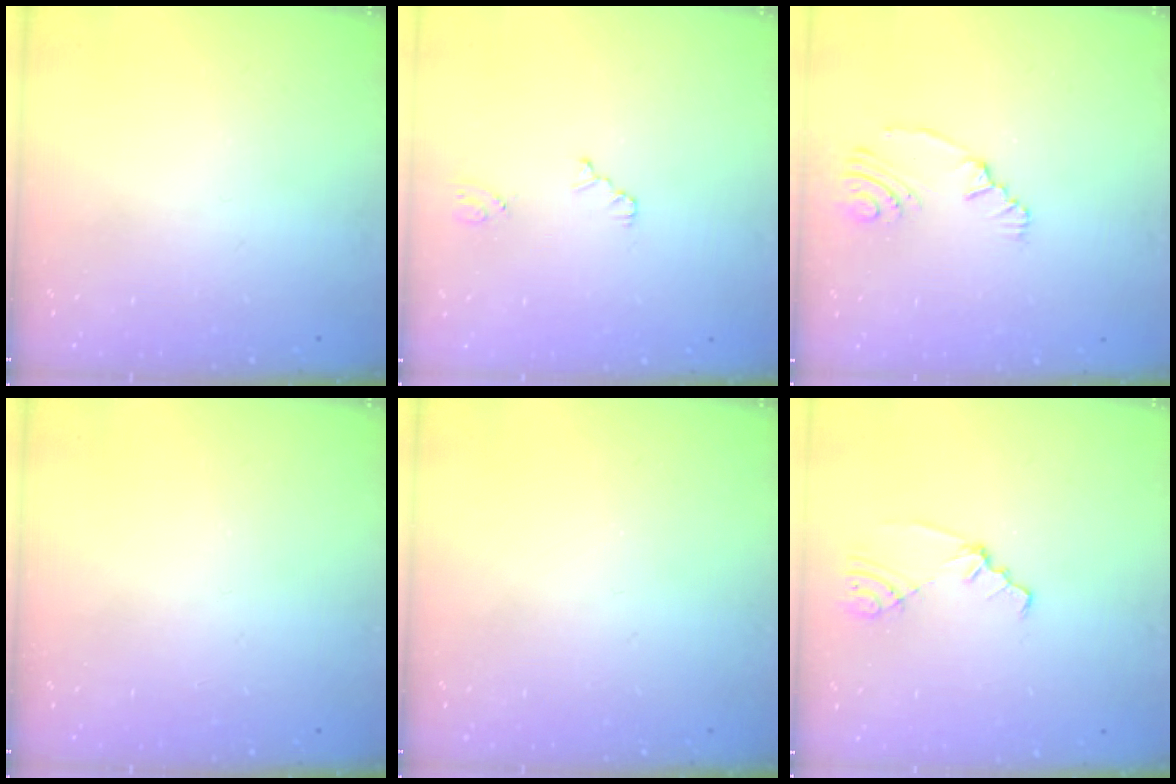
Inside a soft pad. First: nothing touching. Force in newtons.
{"total": 2.2, "press": 2.2, "slide": 0.4}
{"total": 2.8, "press": 2.1, "slide": 1.9}
{"total": 0.0}
{"total": 0.0}
{"total": 2.1, "press": 2.1, "slide": 0.3}